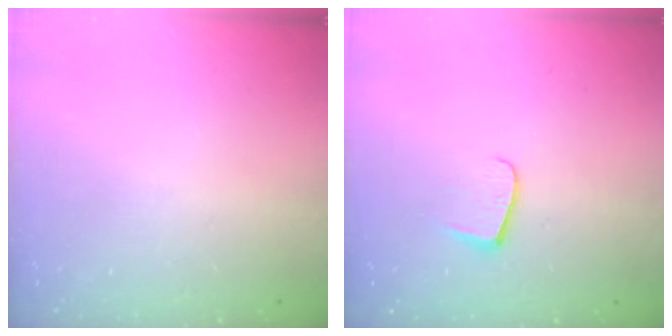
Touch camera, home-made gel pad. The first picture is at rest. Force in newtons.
{"total": 7.7, "press": 7.7, "slide": 0.6}